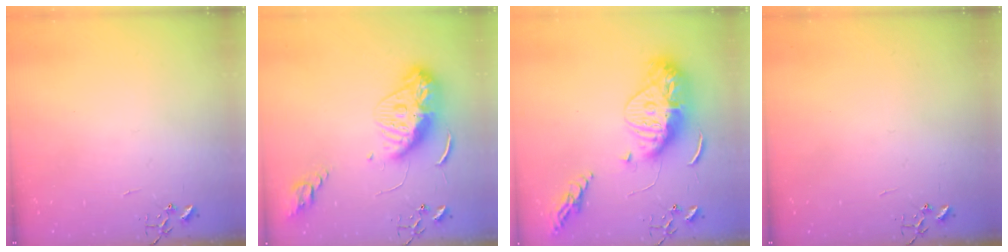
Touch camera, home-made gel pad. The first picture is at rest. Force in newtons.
{"total": 12.9, "press": 12.9, "slide": 1.2}
{"total": 18.2, "press": 18.1, "slide": 1.5}
{"total": 0.0}